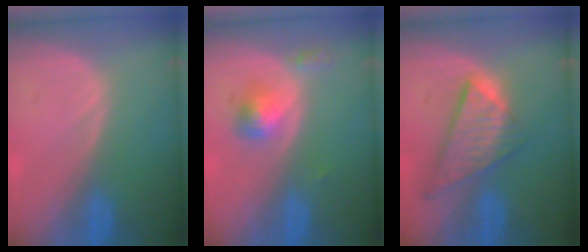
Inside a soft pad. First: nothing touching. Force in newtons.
{"total": 3.3, "press": 3.3, "slide": 0.2}
{"total": 8.6, "press": 7.3, "slide": 4.5}